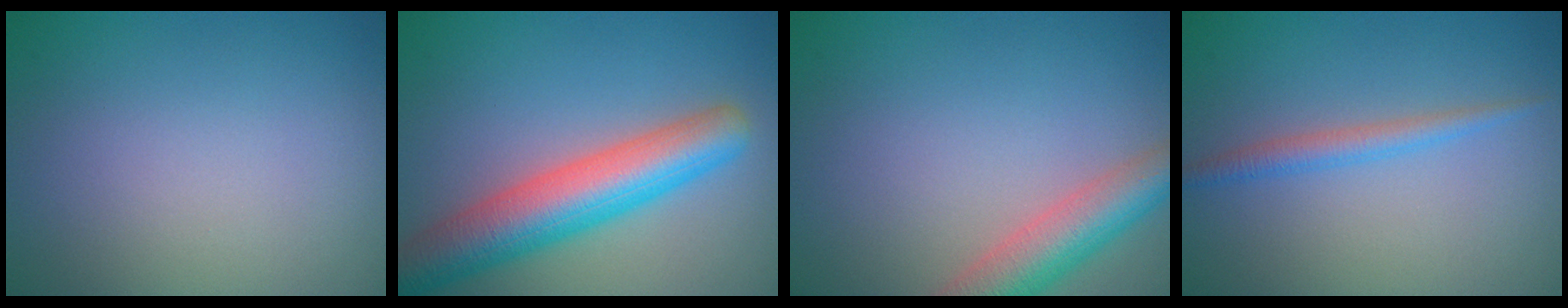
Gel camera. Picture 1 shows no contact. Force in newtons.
{"total": 7.4, "press": 7.4, "slide": 0.4}
{"total": 5.3, "press": 5.3, "slide": 0.4}
{"total": 1.7, "press": 1.7, "slide": 0.1}